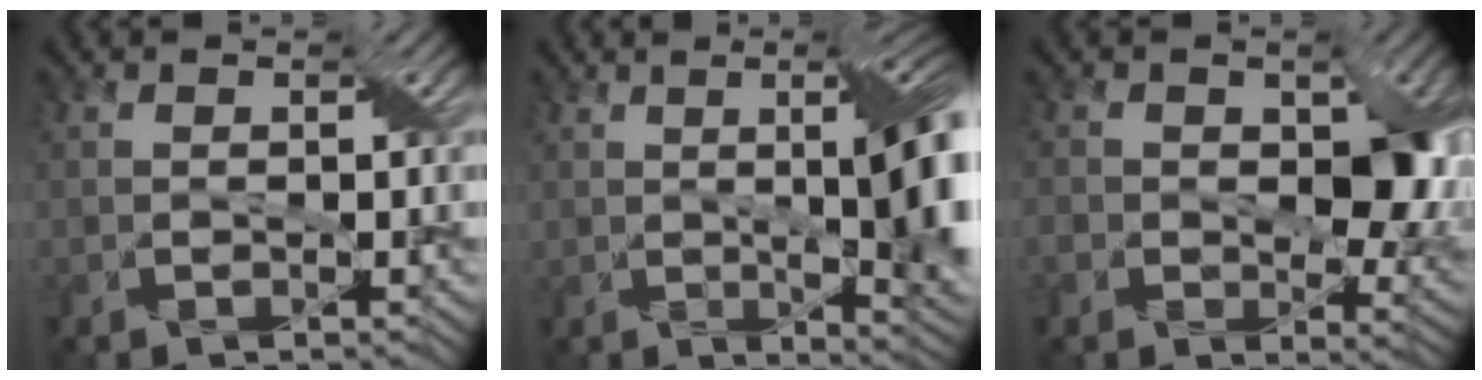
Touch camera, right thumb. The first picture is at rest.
{"total": 12.4, "force": [0.6, 3.9, 11.8], "torque": [-0.145, -0.002, 0.014]}
{"total": 8.4, "force": [0.9, 5.6, 6.2], "torque": [-0.088, -0.011, 0.012]}